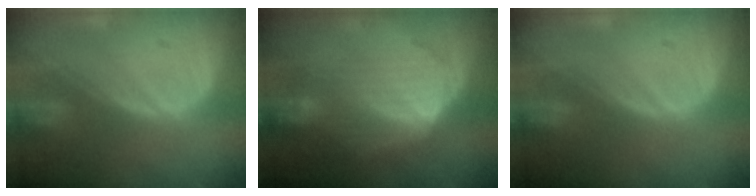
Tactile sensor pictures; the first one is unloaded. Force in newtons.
{"total": 7.2, "press": 6.5, "slide": 3.0}
{"total": 0.0}